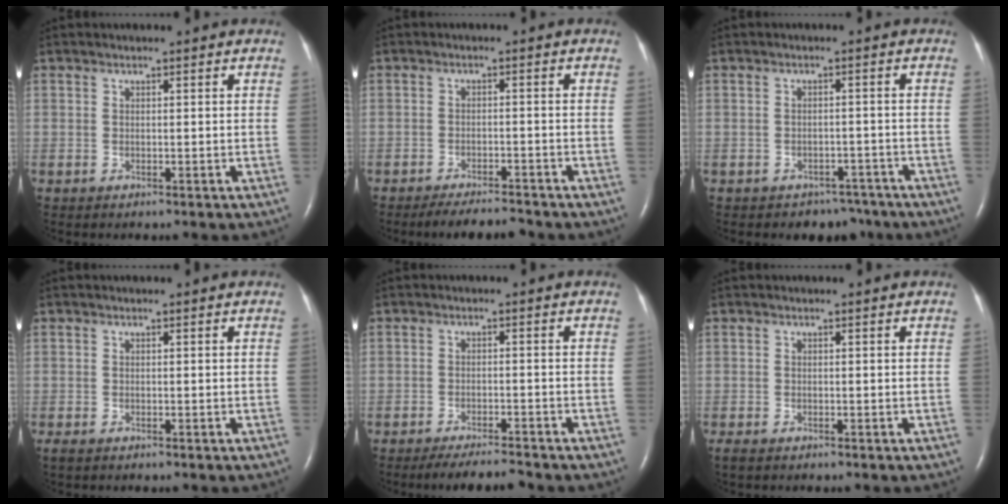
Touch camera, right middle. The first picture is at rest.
{"total": 5.2, "force": [-5.0, 0.5, 1.5], "torque": [-0.025, -0.013, -0.079]}
{"total": 4.4, "force": [-3.5, 2.7, 0.0], "torque": [0.005, 0.018, -0.043]}
{"total": 0.7, "force": [-0.5, 0.3, 0.4], "torque": [-0.013, -0.003, -0.008]}
{"total": 5.1, "force": [-4.8, 0.0, 1.7], "torque": [-0.027, -0.016, -0.079]}
{"total": 1.0, "force": [-0.8, 0.4, 0.6], "torque": [-0.016, -0.004, -0.013]}